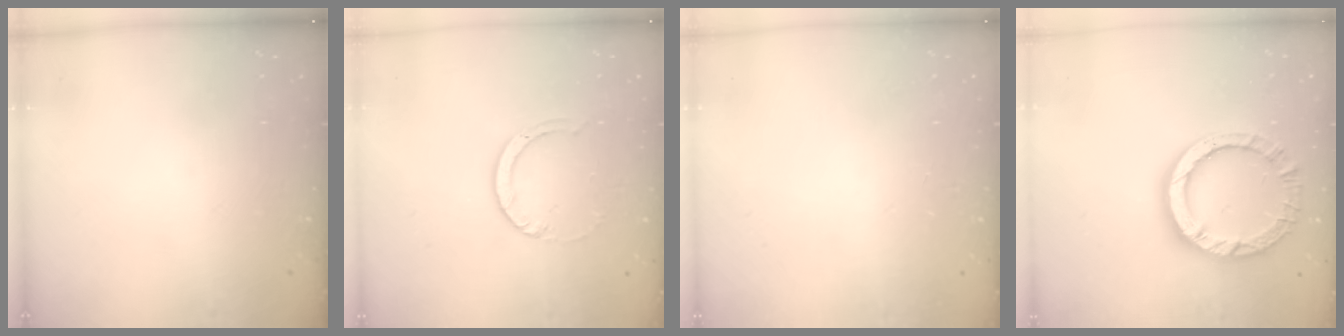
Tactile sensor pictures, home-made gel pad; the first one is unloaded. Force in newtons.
{"total": 5.1, "press": 5.1, "slide": 0.3}
{"total": 2.4, "press": 2.4, "slide": 0.2}
{"total": 11.5, "press": 11.5, "slide": 0.9}